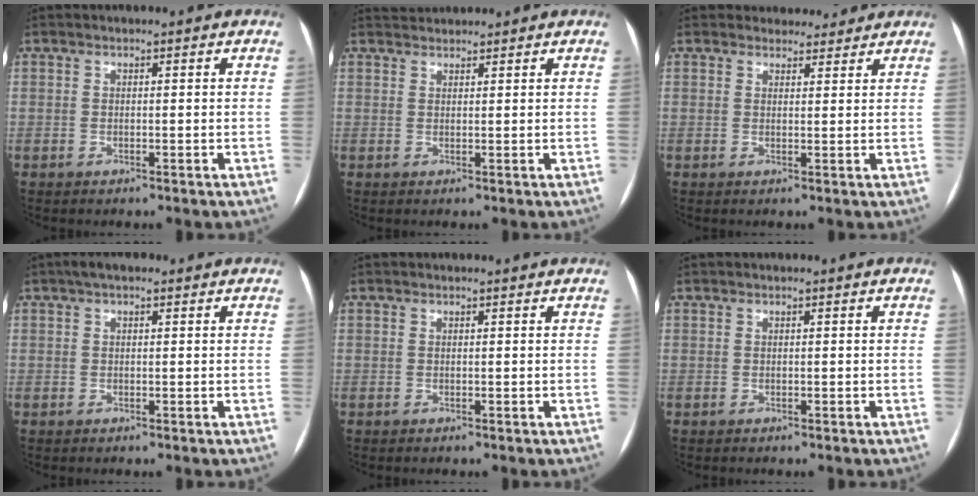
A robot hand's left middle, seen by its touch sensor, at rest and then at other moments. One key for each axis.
{"total": 2.0, "fx": 2.0, "fy": 0.3, "fz": -0.2, "tx": -0.005, "ty": 0.020, "tz": 0.039}
{"total": 4.4, "fx": 4.0, "fy": 1.8, "fz": 0.0, "tx": 0.008, "ty": 0.006, "tz": 0.046}
{"total": 2.8, "fx": 1.7, "fy": 1.2, "fz": 1.9, "tx": -0.038, "ty": 0.024, "tz": 0.026}
{"total": 0.8, "fx": 0.8, "fy": 0.2, "fz": 0.0, "tx": -0.009, "ty": 0.007, "tz": 0.007}
{"total": 0.0}